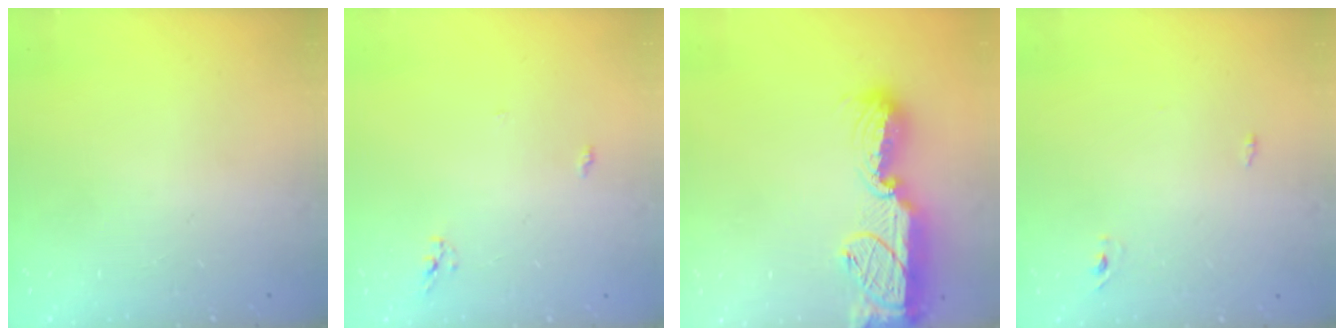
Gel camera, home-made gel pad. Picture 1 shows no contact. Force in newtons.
{"total": 3.3, "press": 3.3, "slide": 0.2}
{"total": 16.5, "press": 16.4, "slide": 1.6}
{"total": 2.4, "press": 2.2, "slide": 1.0}